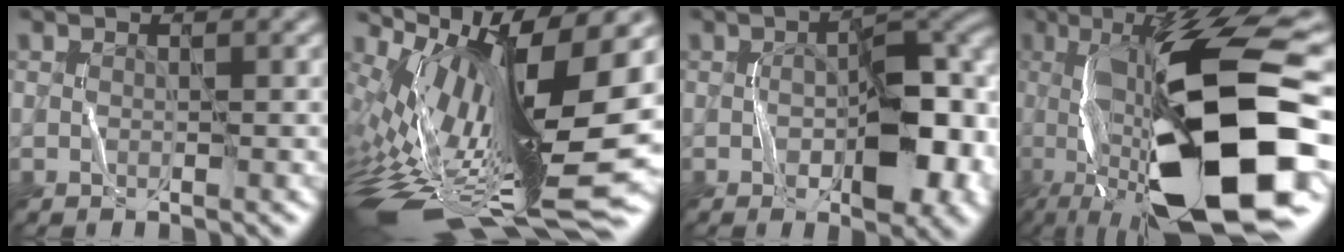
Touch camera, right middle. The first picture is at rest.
{"total": 16.9, "force": [0.5, 5.9, 15.9], "torque": [-0.287, -0.012, 0.014]}
{"total": 9.2, "force": [-2.2, 4.2, 7.9], "torque": [-0.105, 0.008, -0.033]}
{"total": 16.4, "force": [-2.1, 5.1, 15.5], "torque": [-0.255, 0.015, -0.037]}